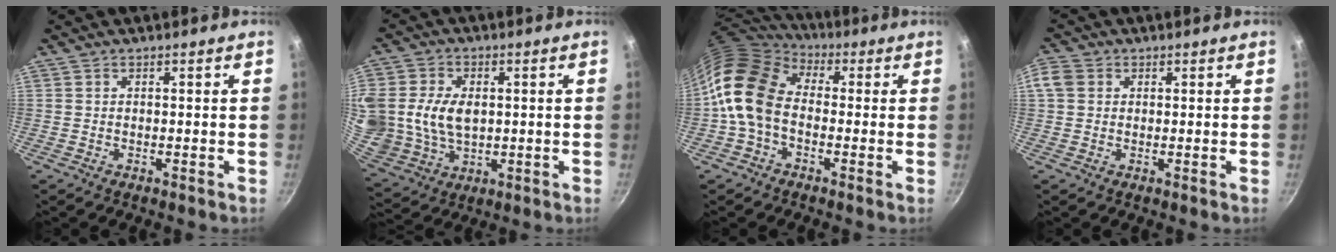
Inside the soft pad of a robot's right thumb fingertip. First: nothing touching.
{"total": 16.7, "force": [1.9, 12.4, 10.9], "torque": [-0.239, -0.004, 0.046]}
{"total": 12.9, "force": [-1.4, 9.2, 9.0], "torque": [-0.148, 0.029, -0.052]}
{"total": 3.6, "force": [0.8, 3.0, 1.9], "torque": [-0.033, 0.004, 0.007]}